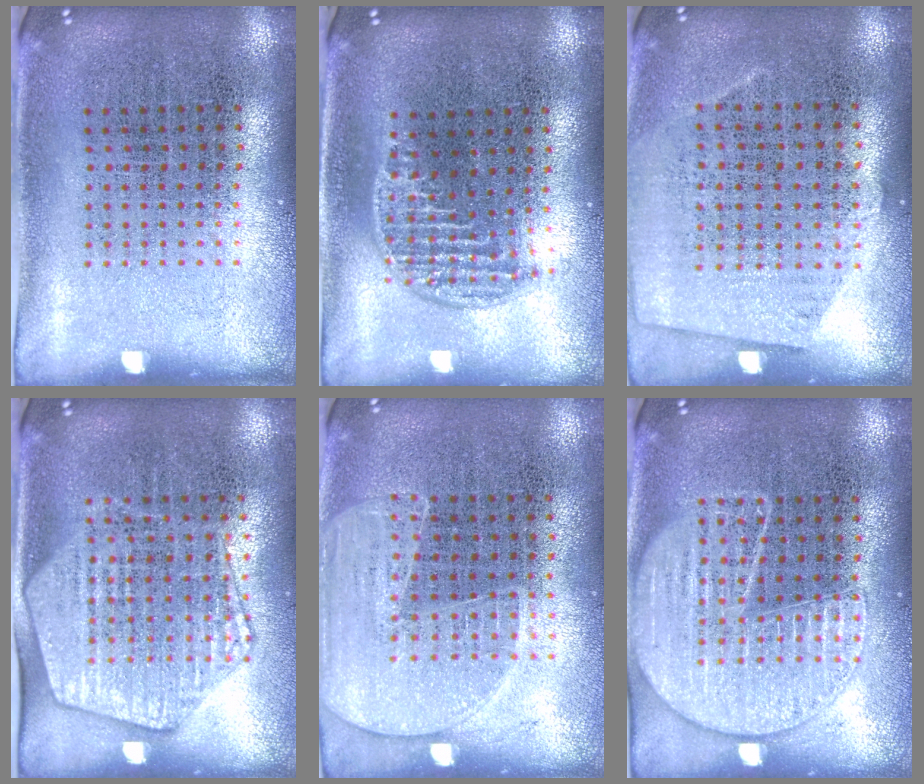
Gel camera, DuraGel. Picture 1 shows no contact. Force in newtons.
{"total": 1.3, "press": 1.1, "slide": 0.6}
{"total": 0.6, "press": 0.2, "slide": 0.6}
{"total": 2.1, "press": 1.9, "slide": 0.8}
{"total": 1.6, "press": 1.4, "slide": 0.8}
{"total": 1.6, "press": 1.6, "slide": 0.1}